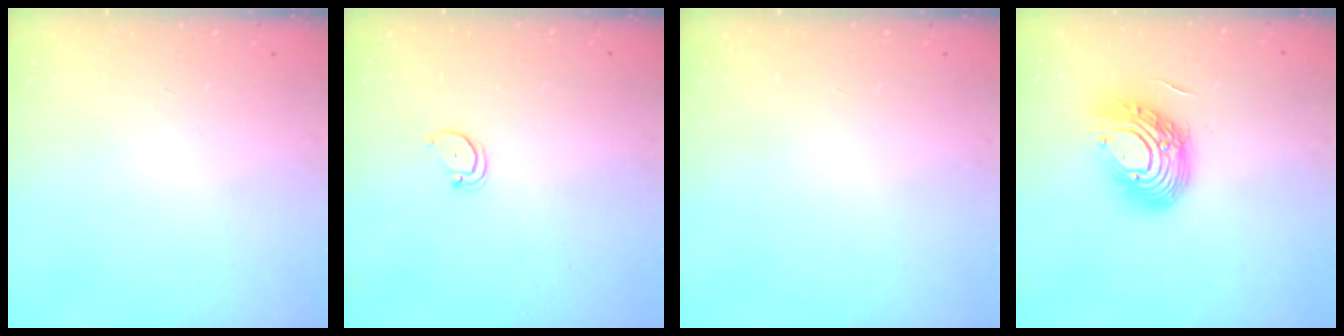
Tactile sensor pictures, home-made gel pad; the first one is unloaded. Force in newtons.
{"total": 2.7, "press": 2.7, "slide": 0.2}
{"total": 0.0}
{"total": 14.8, "press": 14.7, "slide": 1.5}